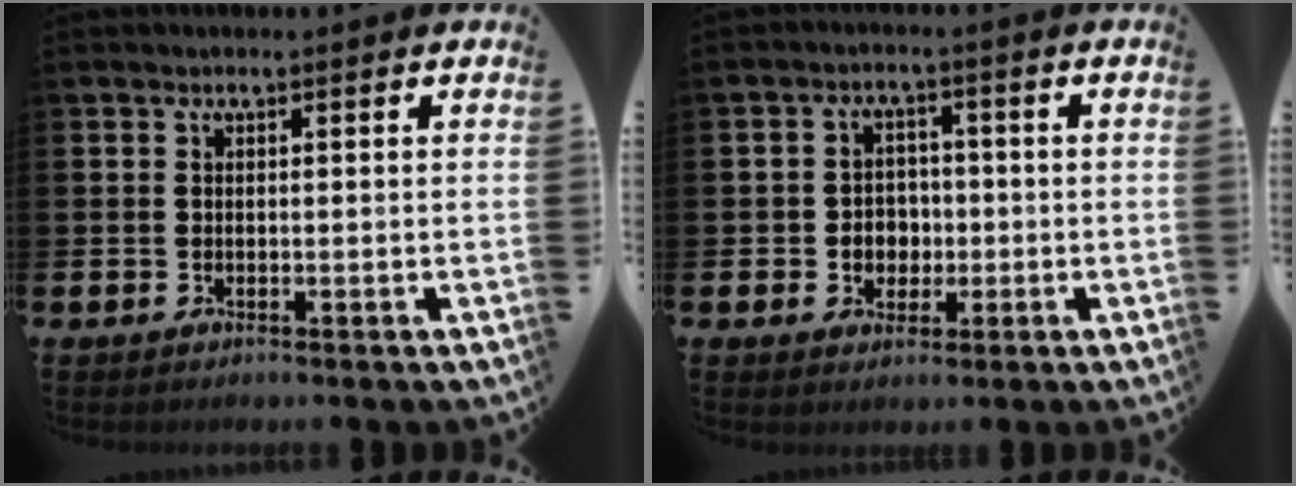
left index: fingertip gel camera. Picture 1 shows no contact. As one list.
[{"total": 3.4, "force": [-0.4, 3.2, 1.1], "torque": [-0.022, 0.003, -0.016]}]